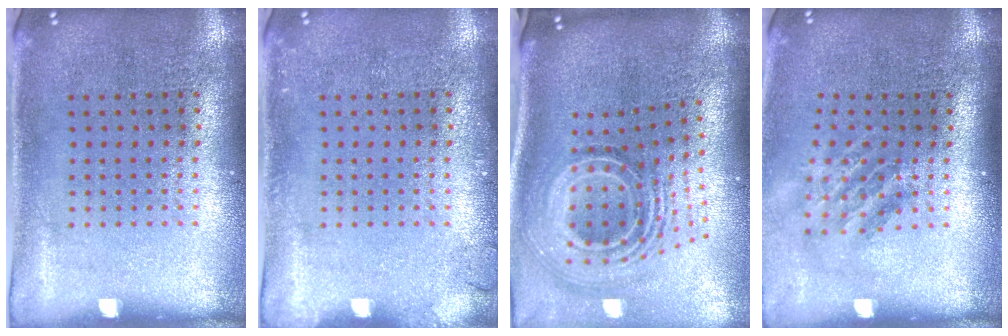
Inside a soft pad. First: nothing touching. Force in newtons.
{"total": 1.0, "press": 1.0, "slide": 0.1}
{"total": 2.5, "press": 1.6, "slide": 1.9}
{"total": 1.8, "press": 1.2, "slide": 1.2}